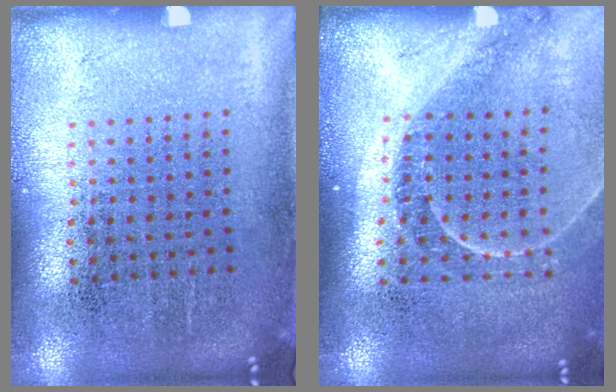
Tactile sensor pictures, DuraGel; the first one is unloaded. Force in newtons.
{"total": 1.2, "press": 1.2, "slide": 0.1}